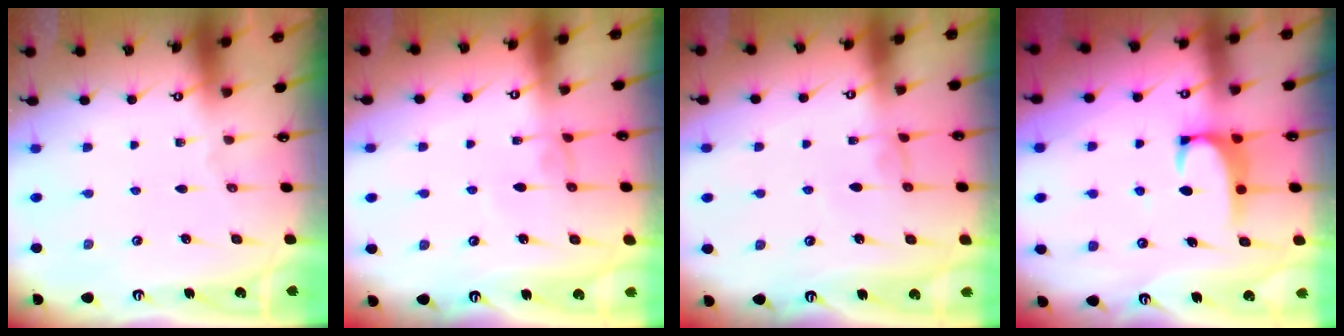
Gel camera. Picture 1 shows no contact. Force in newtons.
{"total": 2.2, "press": 2.2, "slide": 0.2}
{"total": 0.7, "press": 0.6, "slide": 0.4}
{"total": 1.9, "press": 1.9, "slide": 0.3}